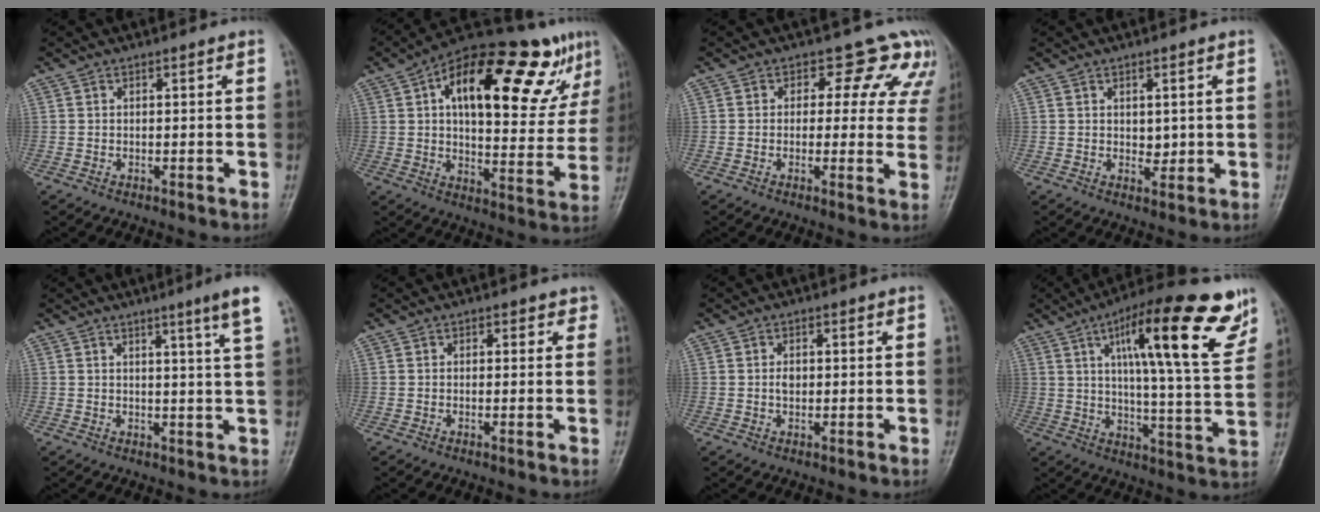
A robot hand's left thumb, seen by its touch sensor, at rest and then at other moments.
{"total": 26.7, "force": [12.0, 10.5, 21.4], "torque": [-0.278, 0.011, 0.179]}
{"total": 8.8, "force": [6.3, 5.7, 2.4], "torque": [0.026, -0.024, 0.046]}
{"total": 2.3, "force": [0.6, 1.7, 1.5], "torque": [-0.008, -0.007, 0.013]}
{"total": 6.4, "force": [3.8, -0.8, 5.1], "torque": [-0.071, -0.023, 0.049]}
{"total": 1.6, "force": [0.8, 1.2, 0.6], "torque": [0.014, 0.000, 0.002]}
{"total": 1.9, "force": [0.1, 1.4, 1.3], "torque": [-0.017, 0.001, 0.002]}
{"total": 22.3, "force": [11.0, 5.3, 18.7], "torque": [-0.242, -0.030, 0.161]}